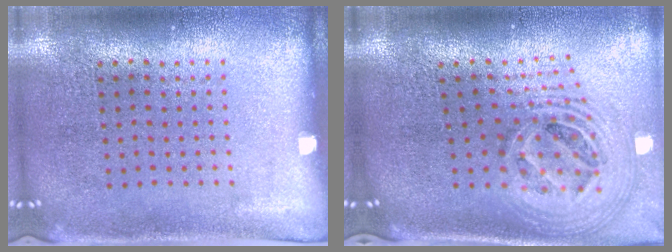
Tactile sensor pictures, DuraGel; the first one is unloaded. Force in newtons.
{"total": 2.7, "press": 2.0, "slide": 1.9}